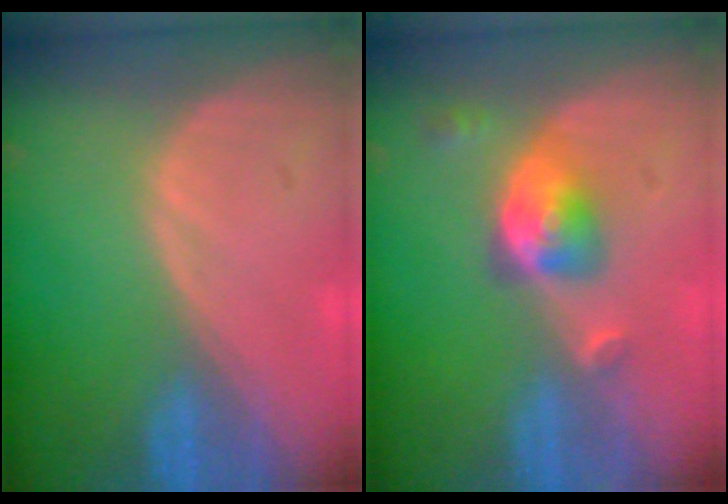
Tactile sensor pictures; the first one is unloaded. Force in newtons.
{"total": 5.2, "press": 4.7, "slide": 2.2}